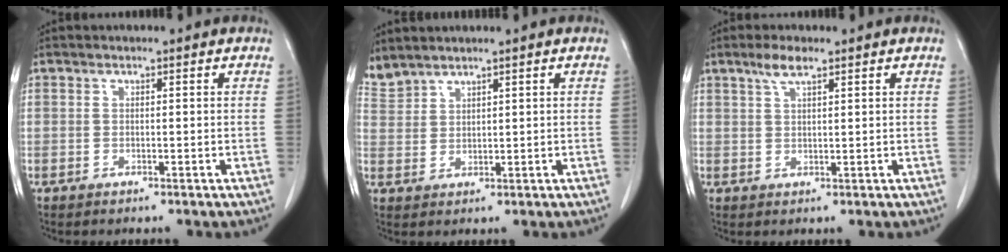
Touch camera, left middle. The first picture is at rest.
{"total": 3.1, "force": [3.1, 0.1, 0.1], "torque": [-0.014, 0.011, 0.075]}
{"total": 3.1, "force": [2.1, 0.5, 2.2], "torque": [-0.049, 0.004, 0.043]}